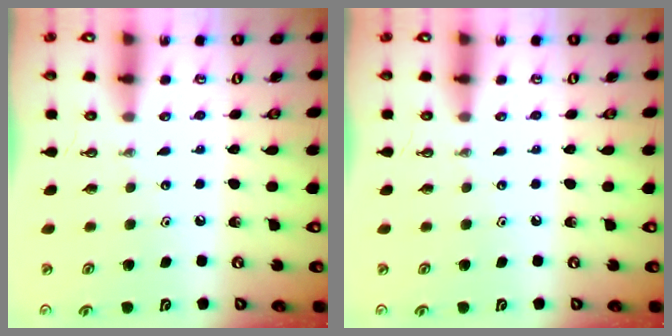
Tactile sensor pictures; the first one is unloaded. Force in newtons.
{"total": 0.0}